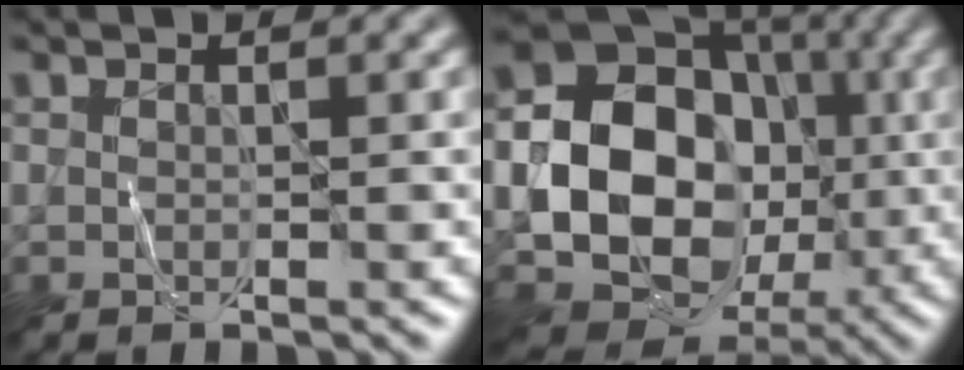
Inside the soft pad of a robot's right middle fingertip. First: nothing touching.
{"total": 16.4, "force": [-2.0, 13.1, 9.7], "torque": [-0.146, -0.004, -0.048]}